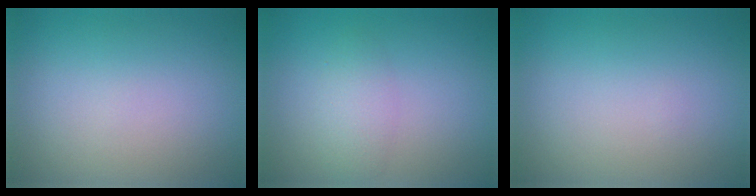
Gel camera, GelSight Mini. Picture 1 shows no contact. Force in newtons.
{"total": 2.1, "press": 2.1, "slide": 0.0}
{"total": 0.0}